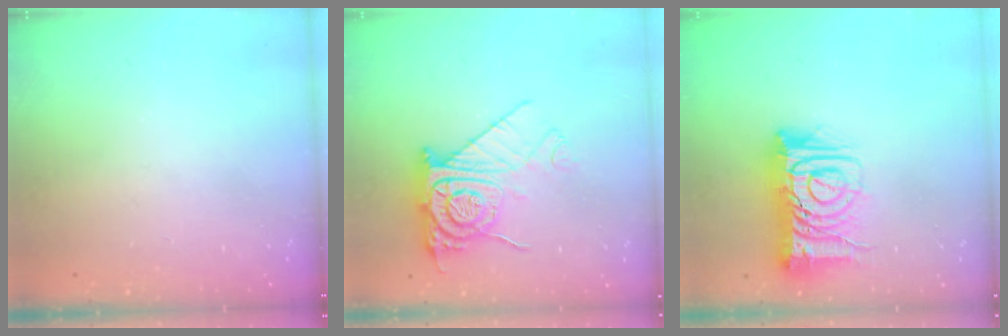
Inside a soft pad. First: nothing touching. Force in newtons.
{"total": 12.3, "press": 12.3, "slide": 1.2}
{"total": 13.2, "press": 13.1, "slide": 1.8}